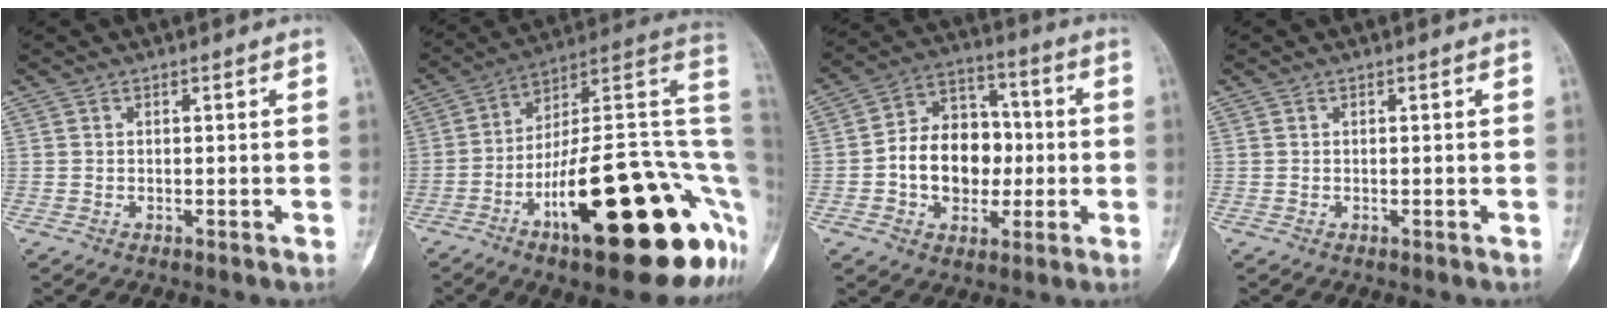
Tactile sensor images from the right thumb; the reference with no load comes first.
{"total": 31.2, "force": [-9.2, 9.9, 28.1], "torque": [-0.313, 0.061, -0.135]}
{"total": 14.8, "force": [-1.5, 11.2, 9.6], "torque": [-0.106, 0.037, -0.026]}
{"total": 0.0}